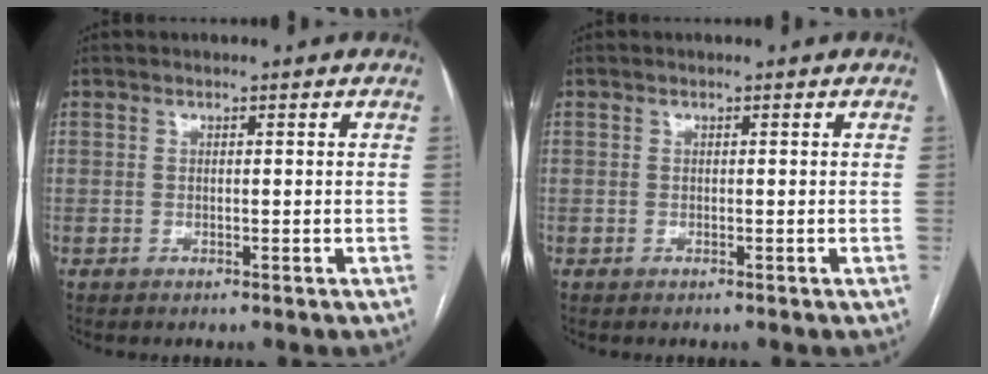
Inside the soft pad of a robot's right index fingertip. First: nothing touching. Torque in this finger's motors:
{"motor_torque": [0.07, 0.05, 0.03, 0.00]}